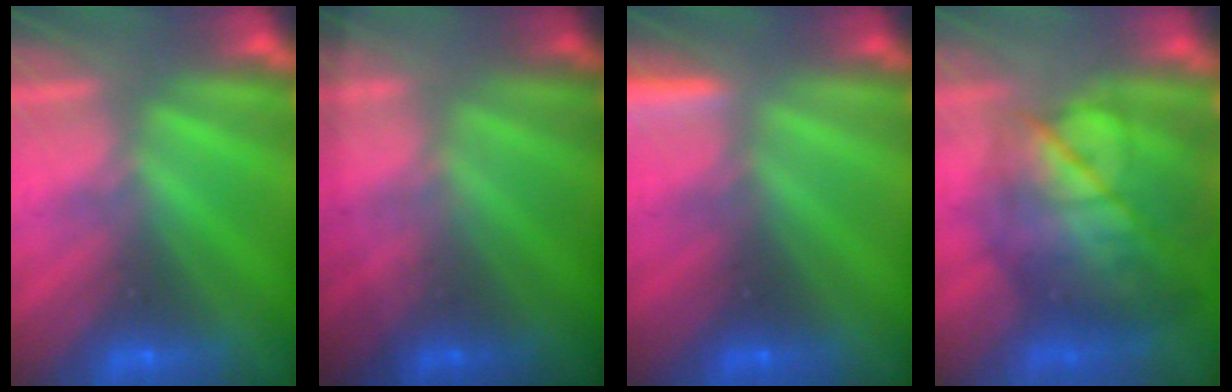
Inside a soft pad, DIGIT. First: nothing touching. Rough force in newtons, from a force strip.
{"total": 1.9}
{"total": 3.8}
{"total": 7.6}